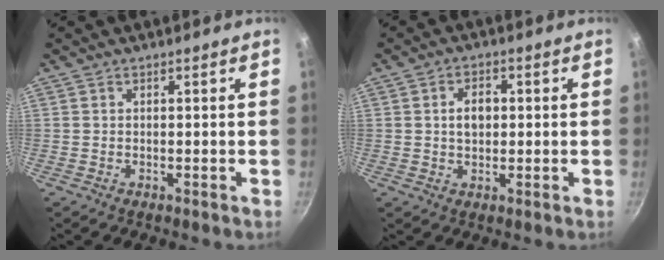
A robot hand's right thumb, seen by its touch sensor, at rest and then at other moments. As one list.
[{"total": 4.5, "force": [0.5, 3.1, 3.2], "torque": [-0.035, 0.008, 0.007]}]